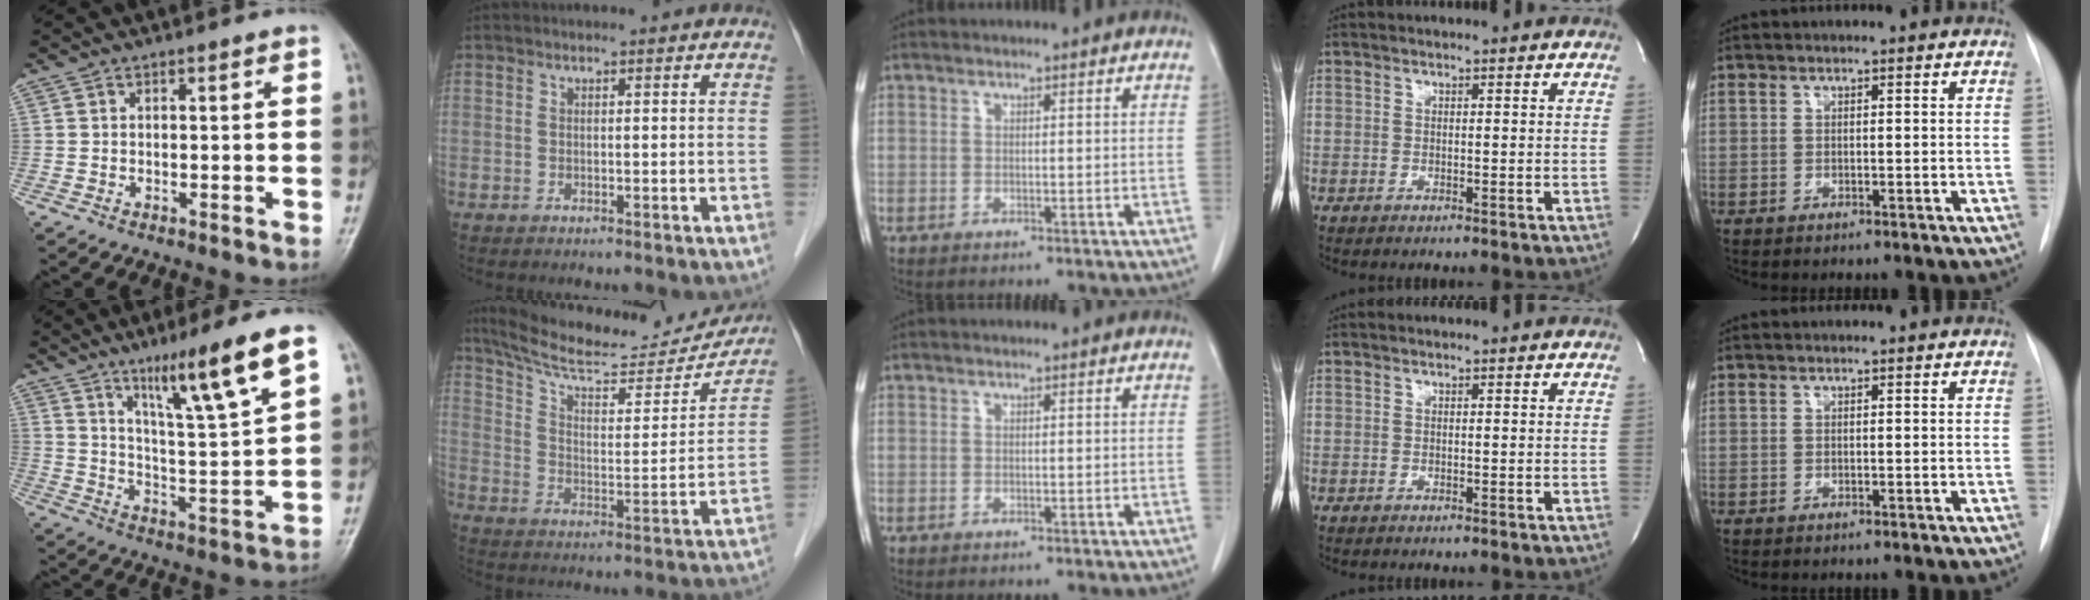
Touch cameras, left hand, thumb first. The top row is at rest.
{"thumb": {"total": 14.9, "force": [8.7, 0.8, 12.0], "torque": [-0.196, -0.047, 0.150]}, "index": {"total": 21.0, "force": [19.7, 3.4, 6.4], "torque": [-0.102, -0.023, 0.282]}}